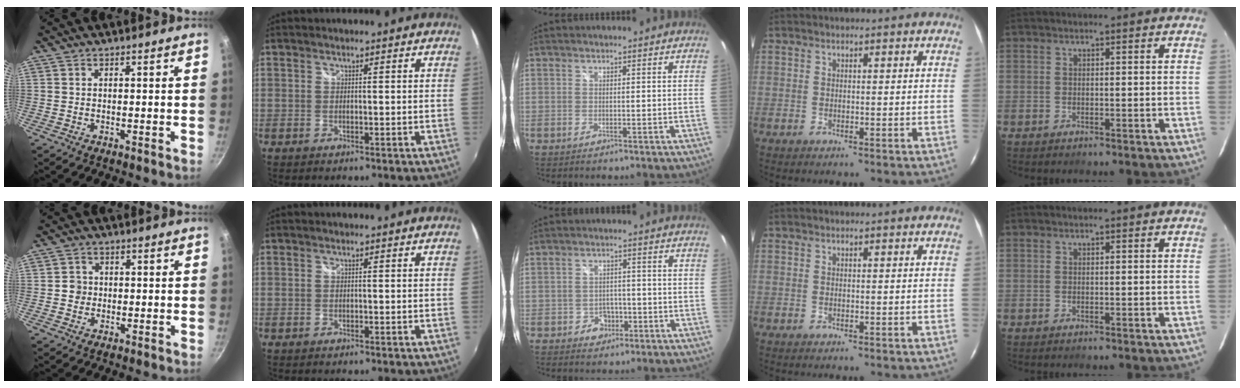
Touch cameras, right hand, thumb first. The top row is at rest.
{"thumb": {"total": 2.6, "force": [-0.2, 2.5, 0.7], "torque": [0.004, 0.007, -0.006]}, "middle": {"total": 3.6, "force": [-1.6, 3.1, 0.8], "torque": [-0.024, 0.008, -0.017]}}